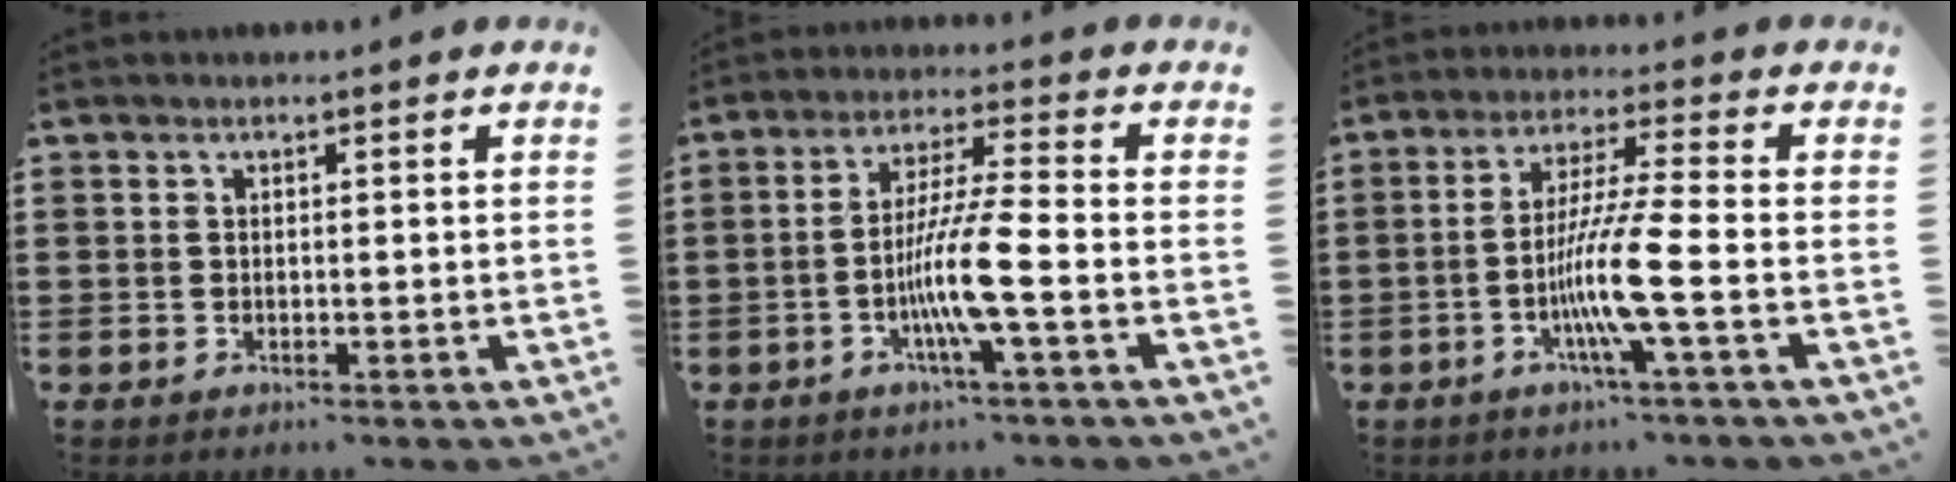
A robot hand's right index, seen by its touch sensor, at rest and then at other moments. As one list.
[{"total": 8.6, "force": [-3.0, -0.2, 8.0], "torque": [-0.163, -0.015, -0.062]}, {"total": 9.1, "force": [-3.1, -0.6, 8.5], "torque": [-0.171, -0.016, -0.066]}]